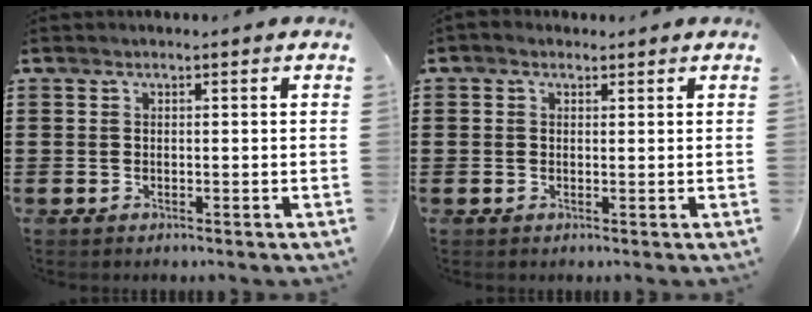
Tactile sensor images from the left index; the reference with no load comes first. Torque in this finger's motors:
{"motor_torque": [1.16, -0.98, -0.41, -0.21]}